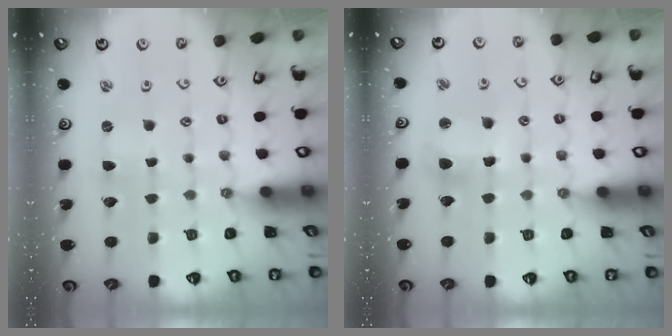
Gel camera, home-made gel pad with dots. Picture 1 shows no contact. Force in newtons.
{"total": 9.2, "press": 9.1, "slide": 1.3}